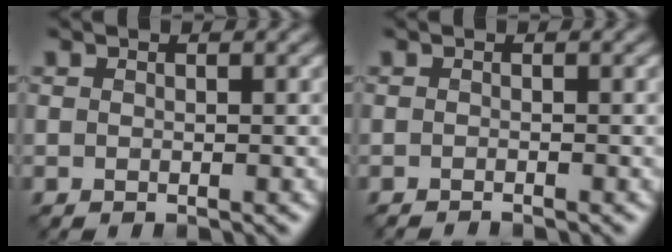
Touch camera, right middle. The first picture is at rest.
{"total": 0.7, "force": [-0.7, 0.1, 0.2], "torque": [0.003, -0.008, -0.016]}